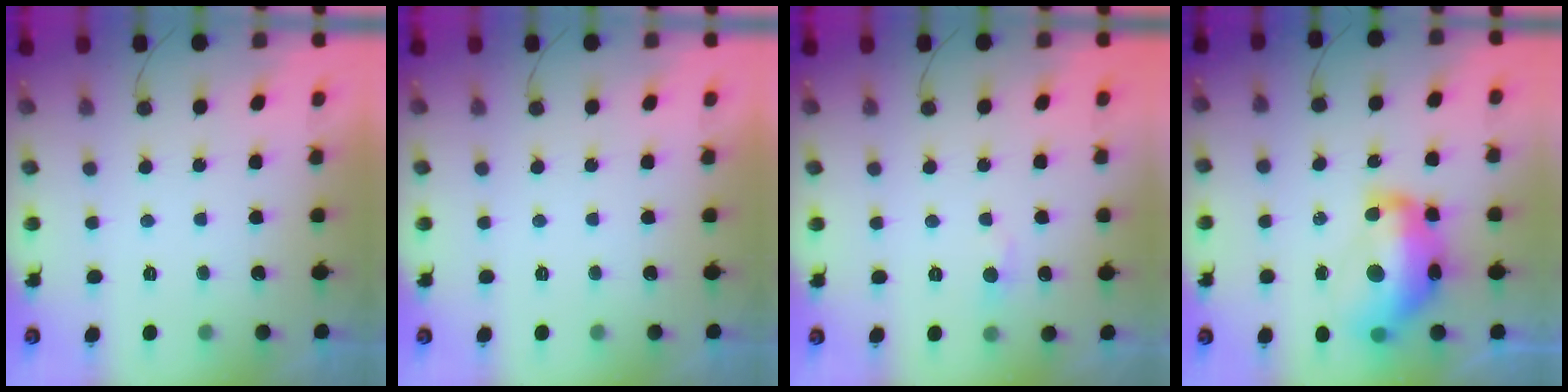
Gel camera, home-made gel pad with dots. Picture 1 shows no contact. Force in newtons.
{"total": 0.0}
{"total": 3.9, "press": 3.9, "slide": 0.5}
{"total": 17.8, "press": 17.7, "slide": 2.1}